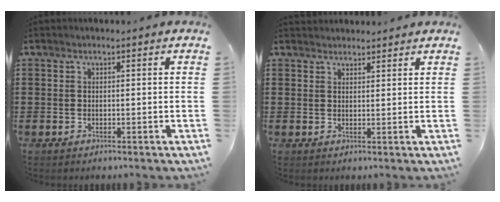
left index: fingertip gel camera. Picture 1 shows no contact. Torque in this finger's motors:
{"motor_torque": [2.14, 0.00, 0.15, 0.02]}